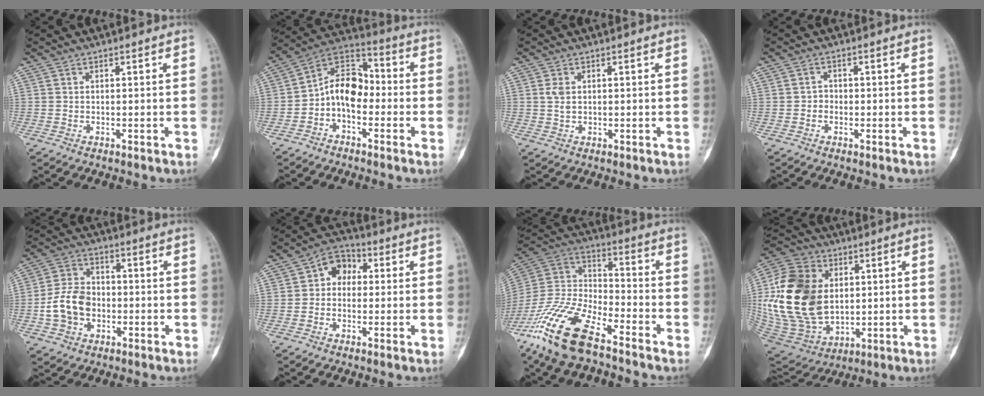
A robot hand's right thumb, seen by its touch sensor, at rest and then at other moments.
{"total": 10.7, "force": [-2.3, 7.3, 7.5], "torque": [-0.097, 0.052, -0.058]}
{"total": 2.0, "force": [0.4, 1.2, 1.5], "torque": [-0.032, 0.000, 0.010]}
{"total": 1.6, "force": [-0.5, 1.4, 0.5], "torque": [0.001, 0.007, -0.014]}
{"total": 10.0, "force": [-2.1, 7.6, 6.1], "torque": [-0.094, 0.025, -0.045]}
{"total": 6.8, "force": [0.7, 5.5, 4.1], "torque": [-0.031, 0.025, -0.003]}
{"total": 19.4, "force": [-13.1, 6.6, 12.7], "torque": [-0.272, 0.044, -0.253]}
{"total": 25.0, "force": [2.5, 17.6, 17.6], "torque": [-0.352, -0.012, 0.062]}